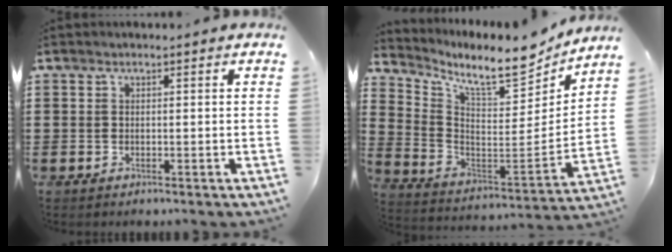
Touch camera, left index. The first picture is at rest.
{"total": 9.6, "force": [8.1, 1.9, 4.8], "torque": [-0.115, -0.062, 0.131]}